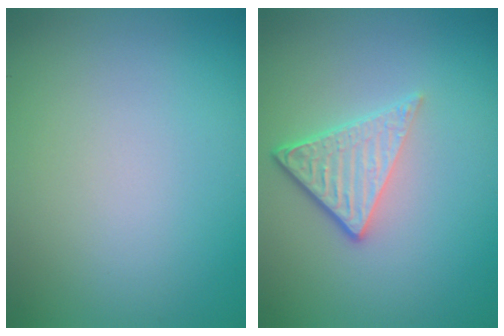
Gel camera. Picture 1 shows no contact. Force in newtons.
{"total": 3.7, "press": 2.7, "slide": 2.6}